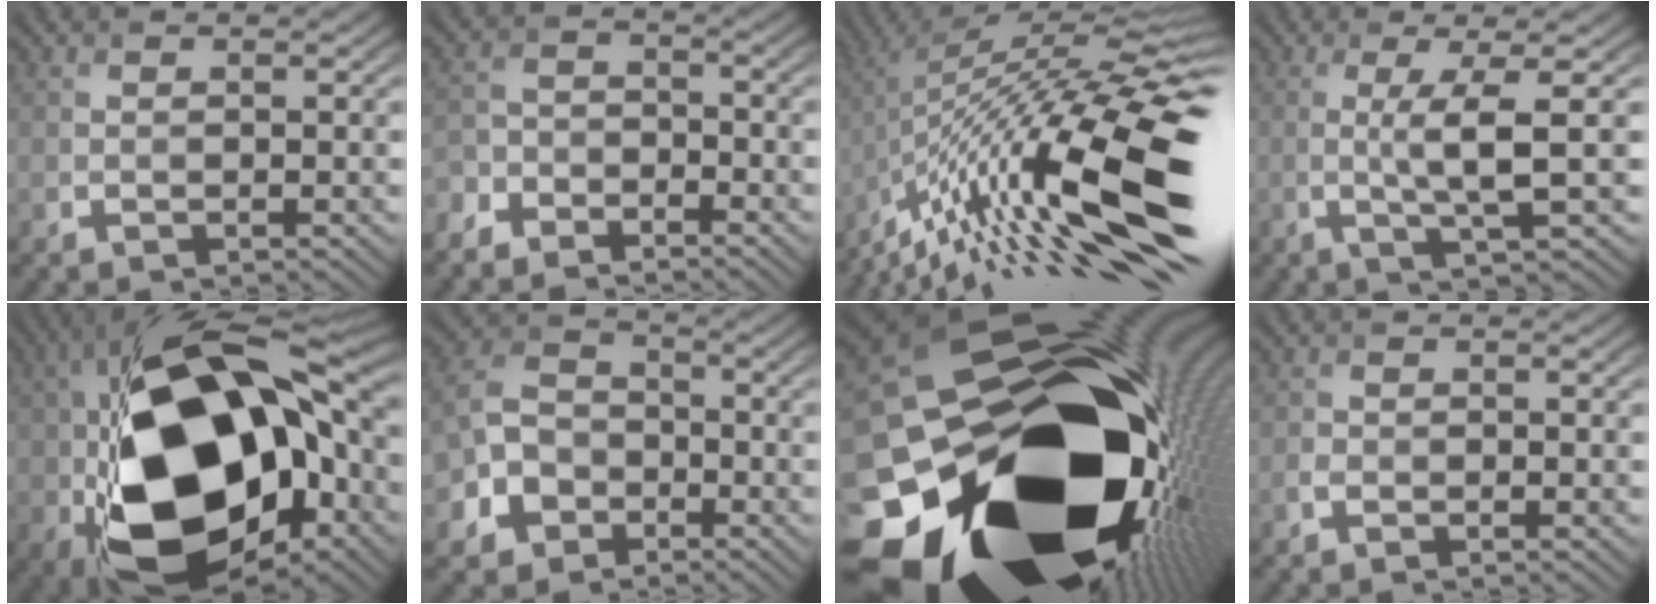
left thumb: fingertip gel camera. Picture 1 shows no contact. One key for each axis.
{"total": 4.5, "fx": -4.2, "fy": 1.5, "fz": 0.6, "tx": -0.017, "ty": -0.005, "tz": -0.097}
{"total": 19.8, "fx": -8.2, "fy": 5.5, "fz": 17.1, "tx": -0.300, "ty": 0.016, "tz": -0.159}
{"total": 4.9, "fx": -0.1, "fy": 0.5, "fz": 4.9, "tx": -0.093, "ty": 0.008, "tz": -0.003}
{"total": 22.3, "fx": -3.3, "fy": 13.9, "fz": 17.2, "tx": -0.360, "ty": -0.054, "tz": -0.037}
{"total": 6.5, "fx": -3.1, "fy": 5.1, "fz": 2.5, "tx": -0.068, "ty": -0.001, "tz": -0.074}
{"total": 23.0, "fx": -7.8, "fy": 16.2, "fz": 14.3, "tx": -0.290, "ty": -0.091, "tz": -0.091}
{"total": 1.2, "fx": -0.8, "fy": 0.7, "fz": 0.6, "tx": -0.015, "ty": -0.002, "tz": -0.016}